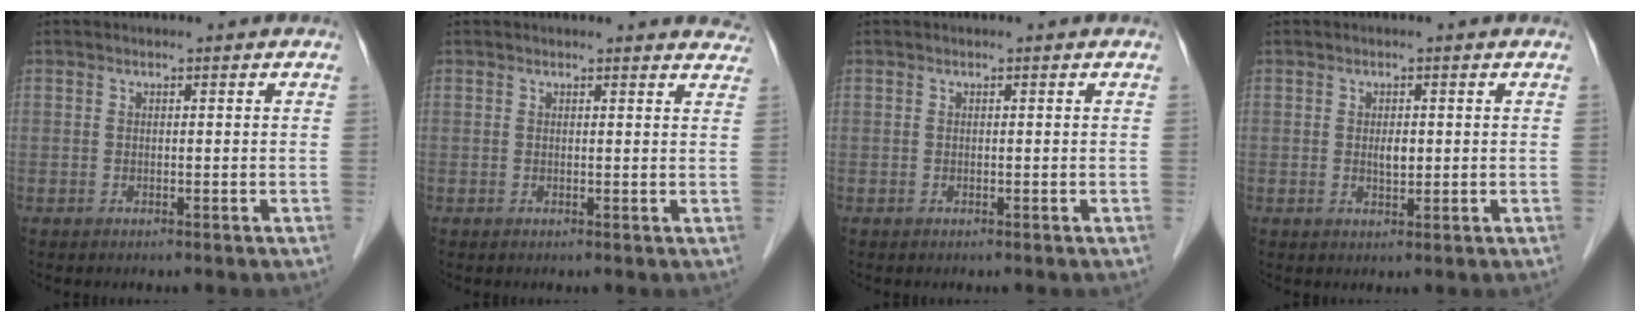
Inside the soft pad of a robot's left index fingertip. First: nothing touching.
{"total": 5.4, "force": [5.3, 0.8, 0.5], "torque": [0.008, -0.020, 0.027]}
{"total": 0.0}
{"total": 1.8, "force": [0.2, 0.8, 1.6], "torque": [-0.028, -0.001, 0.005]}